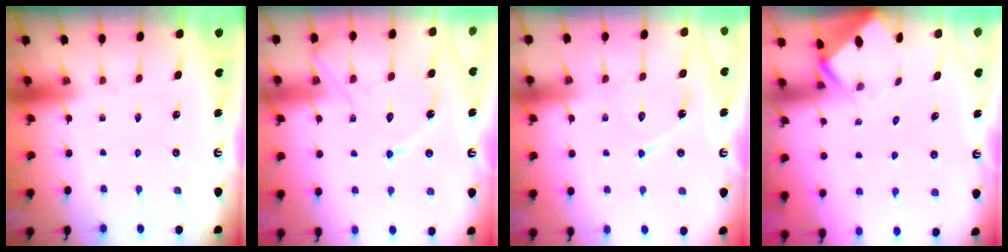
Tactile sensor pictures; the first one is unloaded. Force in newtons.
{"total": 12.3, "press": 12.3, "slide": 1.2}
{"total": 10.8, "press": 10.8, "slide": 0.8}
{"total": 2.5, "press": 2.5, "slide": 0.1}